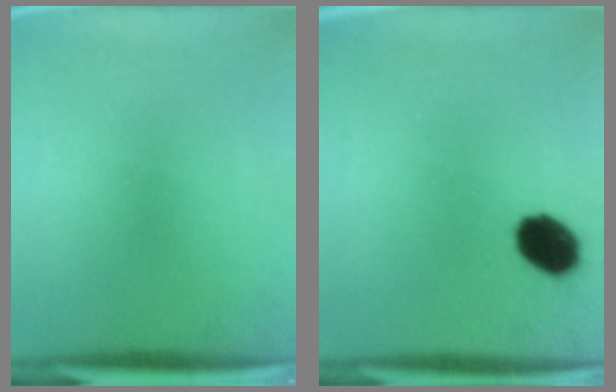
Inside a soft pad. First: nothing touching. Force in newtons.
{"total": 8.6}